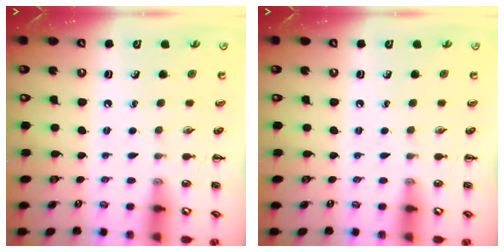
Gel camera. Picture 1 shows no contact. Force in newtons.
{"total": 0.0}